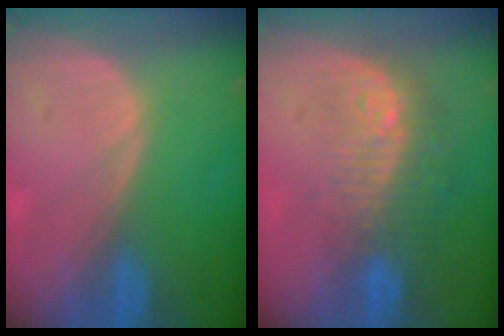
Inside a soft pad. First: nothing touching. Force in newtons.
{"total": 9.3, "press": 8.3, "slide": 4.2}